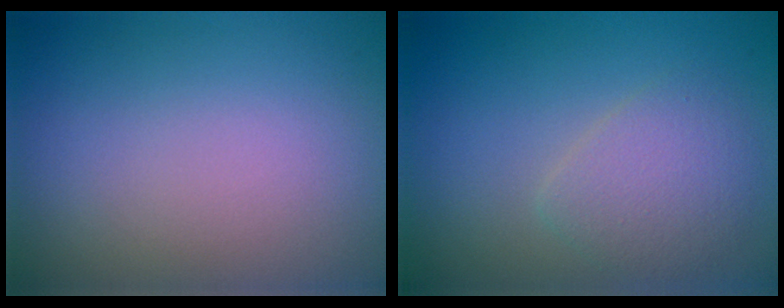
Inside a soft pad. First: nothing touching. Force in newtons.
{"total": 2.6, "press": 2.6, "slide": 0.0}